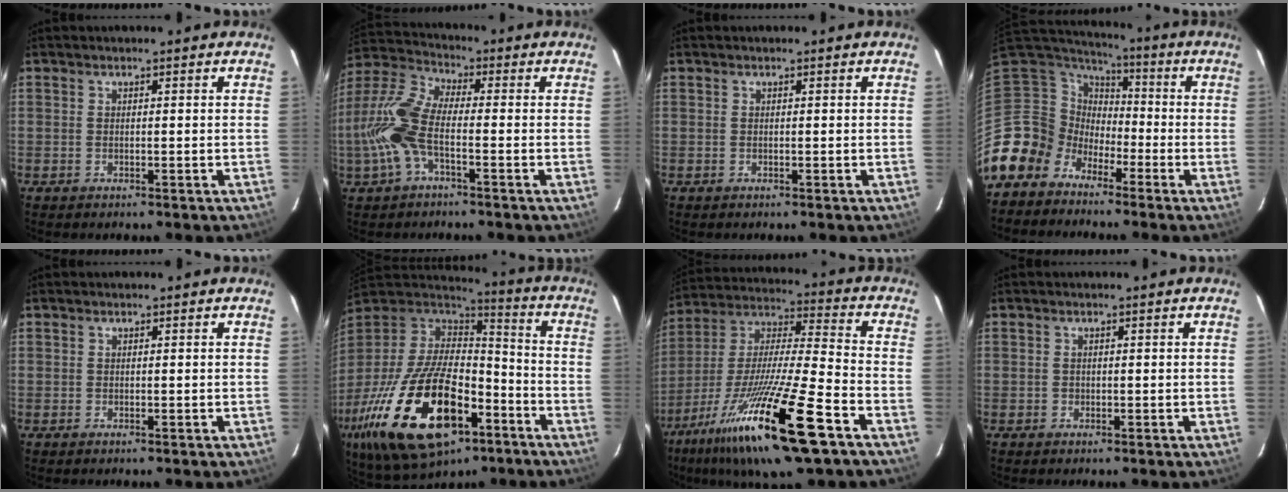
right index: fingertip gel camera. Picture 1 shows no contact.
{"total": 12.1, "force": [-3.1, 4.6, 10.7], "torque": [-0.249, 0.008, -0.067]}
{"total": 0.0}
{"total": 10.1, "force": [-5.9, 8.2, 0.8], "torque": [-0.039, 0.035, -0.129]}
{"total": 0.0}
{"total": 31.9, "force": [-14.8, 15.5, 23.6], "torque": [-0.486, -0.038, -0.241]}
{"total": 24.8, "force": [-14.7, 2.6, 19.9], "torque": [-0.376, -0.055, -0.264]}
{"total": 0.7, "force": [-0.1, 0.6, 0.2], "torque": [-0.001, 0.001, -0.002]}